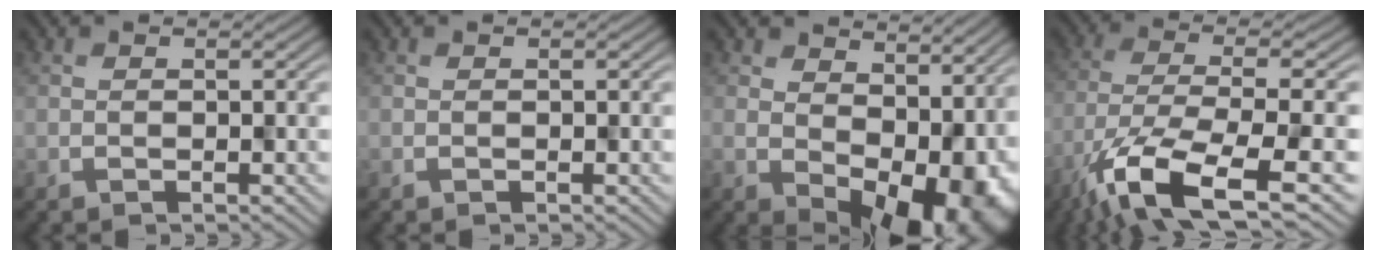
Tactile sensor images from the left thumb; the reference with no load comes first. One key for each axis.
{"total": 0.0}
{"total": 12.5, "fx": -0.1, "fy": 7.7, "fz": 9.9, "tx": -0.130, "ty": -0.032, "tz": 0.029}
{"total": 12.4, "fx": -5.3, "fy": 4.7, "fz": 10.2, "tx": -0.216, "ty": -0.028, "tz": -0.089}